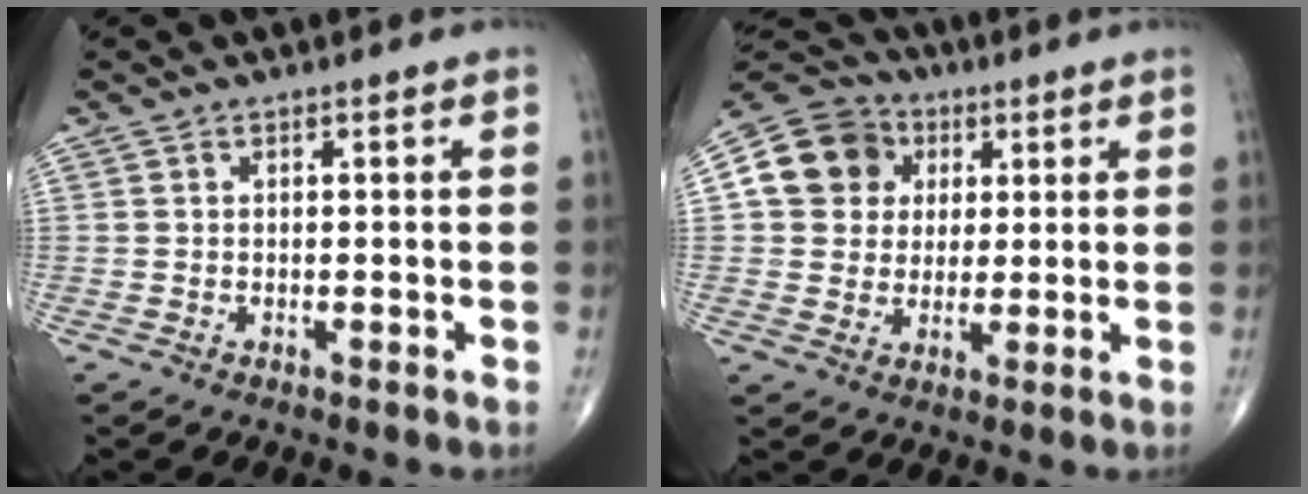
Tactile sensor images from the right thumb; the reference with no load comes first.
{"total": 12.2, "force": [3.1, 10.8, 4.6], "torque": [-0.061, 0.007, 0.044]}